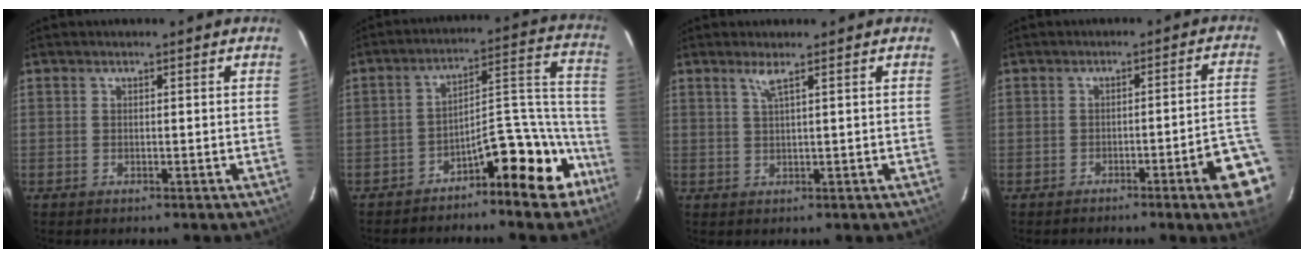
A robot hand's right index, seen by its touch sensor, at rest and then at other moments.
{"total": 13.0, "force": [-10.4, 3.5, 7.0], "torque": [-0.085, 0.072, -0.154]}
{"total": 1.8, "force": [1.1, -0.5, 1.4], "torque": [-0.026, -0.001, 0.023]}
{"total": 7.8, "force": [-4.4, 0.1, 6.5], "torque": [-0.061, 0.011, -0.049]}